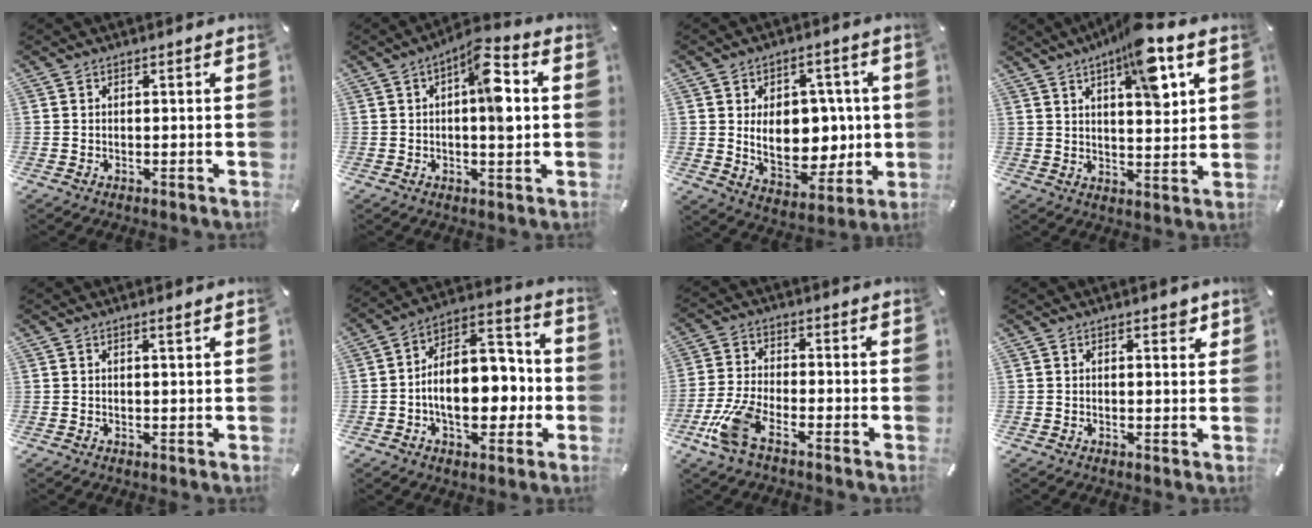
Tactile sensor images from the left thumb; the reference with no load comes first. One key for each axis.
{"total": 10.6, "fx": 1.2, "fy": 4.0, "fz": 9.8, "tx": -0.130, "ty": -0.004, "tz": 0.013}
{"total": 14.0, "fx": 0.8, "fy": 9.7, "fz": 10.0, "tx": -0.138, "ty": -0.007, "tz": 0.019}
{"total": 11.7, "fx": 6.2, "fy": 3.5, "fz": 9.3, "tx": -0.132, "ty": -0.030, "tz": 0.099}
{"total": 1.1, "fx": 0.7, "fy": 0.0, "fz": 0.9, "tx": -0.018, "ty": -0.002, "tz": 0.012}
{"total": 15.8, "fx": -2.6, "fy": 10.7, "fz": 11.3, "tx": -0.150, "ty": 0.004, "tz": -0.044}
{"total": 9.5, "fx": -5.0, "fy": 3.7, "fz": 7.1, "tx": -0.168, "ty": 0.002, "tz": -0.095}
{"total": 2.4, "fx": 1.4, "fy": 1.1, "fz": 1.6, "tx": -0.010, "ty": -0.005, "tz": 0.019}